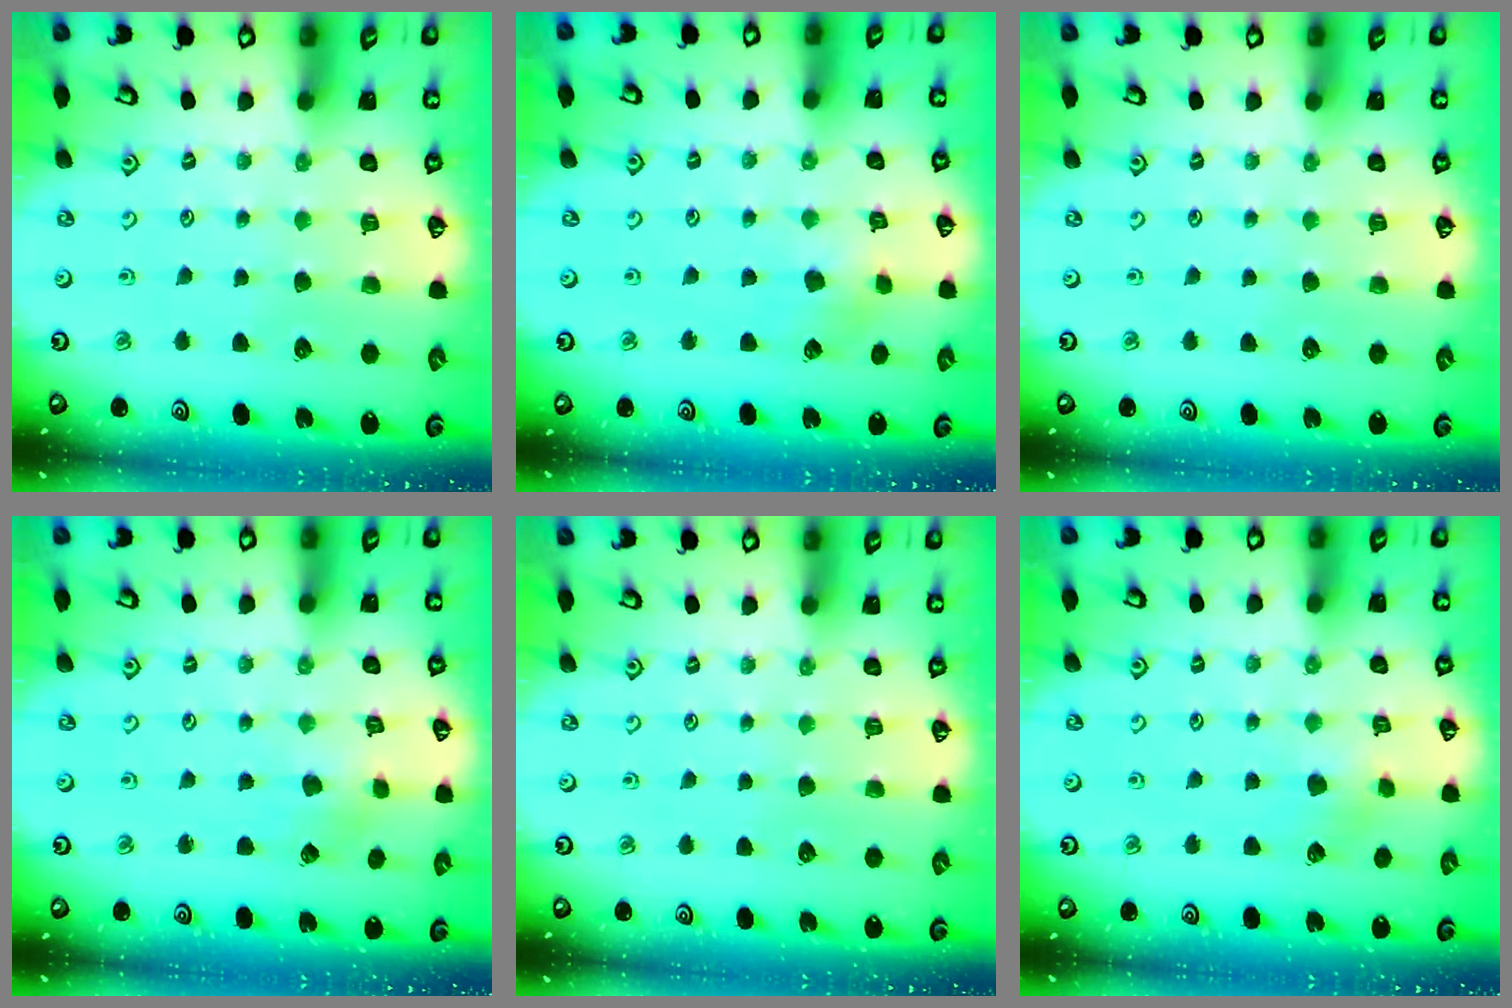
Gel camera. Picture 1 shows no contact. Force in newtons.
{"total": 3.8, "press": 3.8, "slide": 0.5}
{"total": 0.0}
{"total": 1.7, "press": 1.7, "slide": 0.2}
{"total": 0.0}
{"total": 2.6, "press": 2.6, "slide": 0.4}